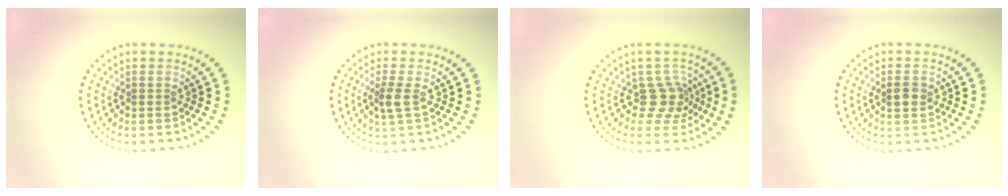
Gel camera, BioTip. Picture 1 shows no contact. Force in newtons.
{"total": 1.6, "press": 1.3, "slide": 1.0}
{"total": 2.7, "press": 2.2, "slide": 1.7}
{"total": 1.5, "press": 1.5, "slide": 0.1}